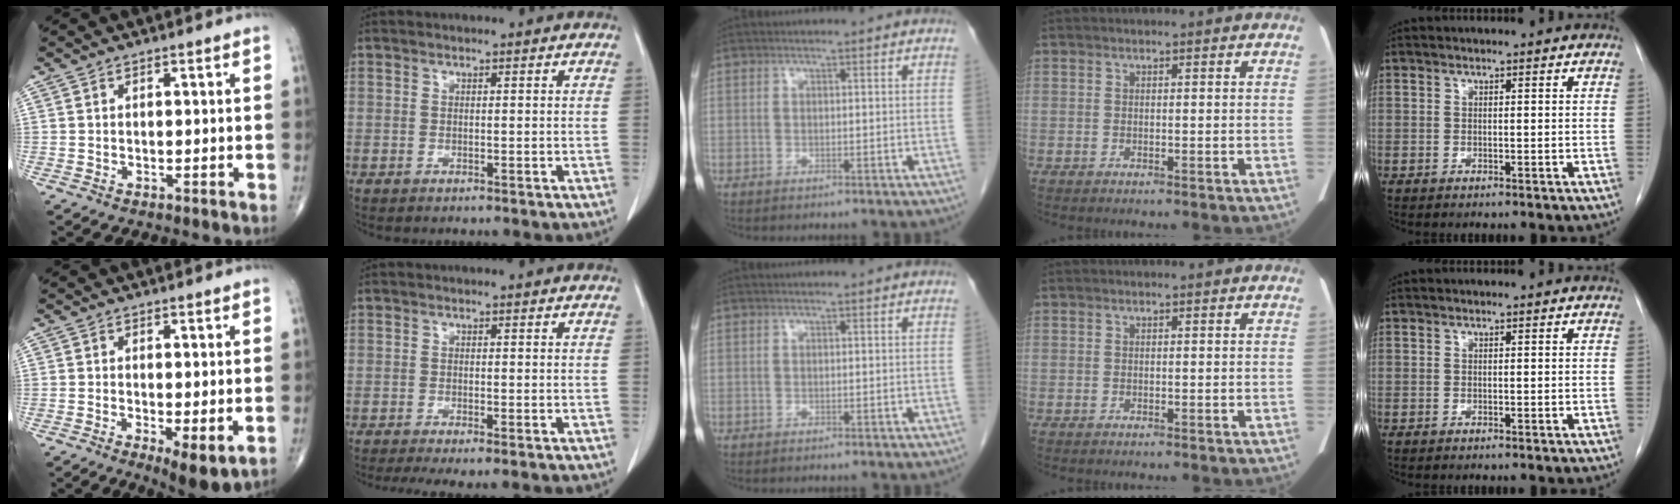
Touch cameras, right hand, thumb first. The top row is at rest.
{"thumb": {"total": 6.4, "force": [-1.7, 2.1, 5.9], "torque": [-0.096, -0.021, -0.024]}, "index": {"total": 4.9, "force": [-3.6, 0.8, 3.3], "torque": [-0.053, -0.013, -0.057]}}